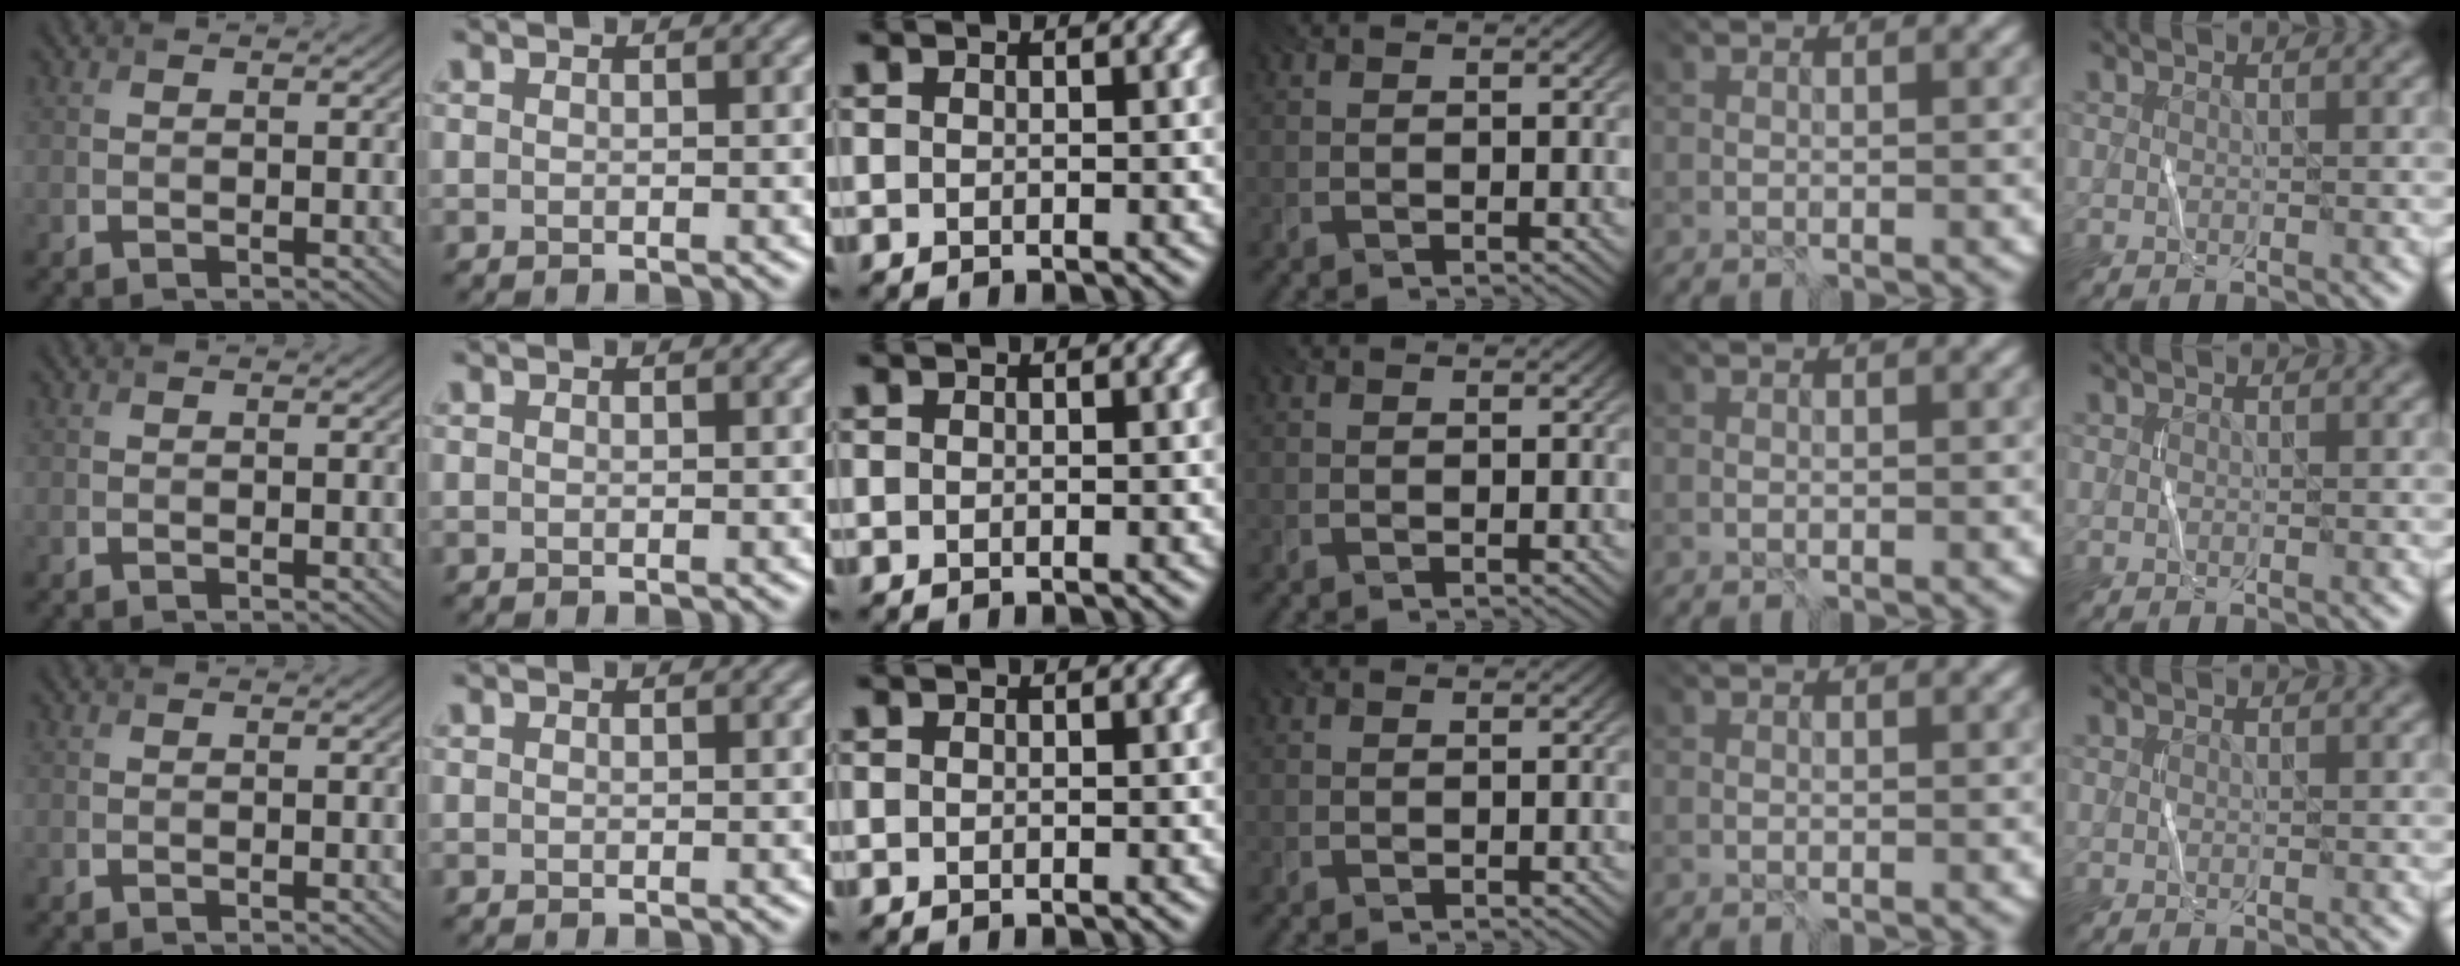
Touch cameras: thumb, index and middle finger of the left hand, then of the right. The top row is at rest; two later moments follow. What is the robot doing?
{"motion": "wrap", "object": "cellophane"}